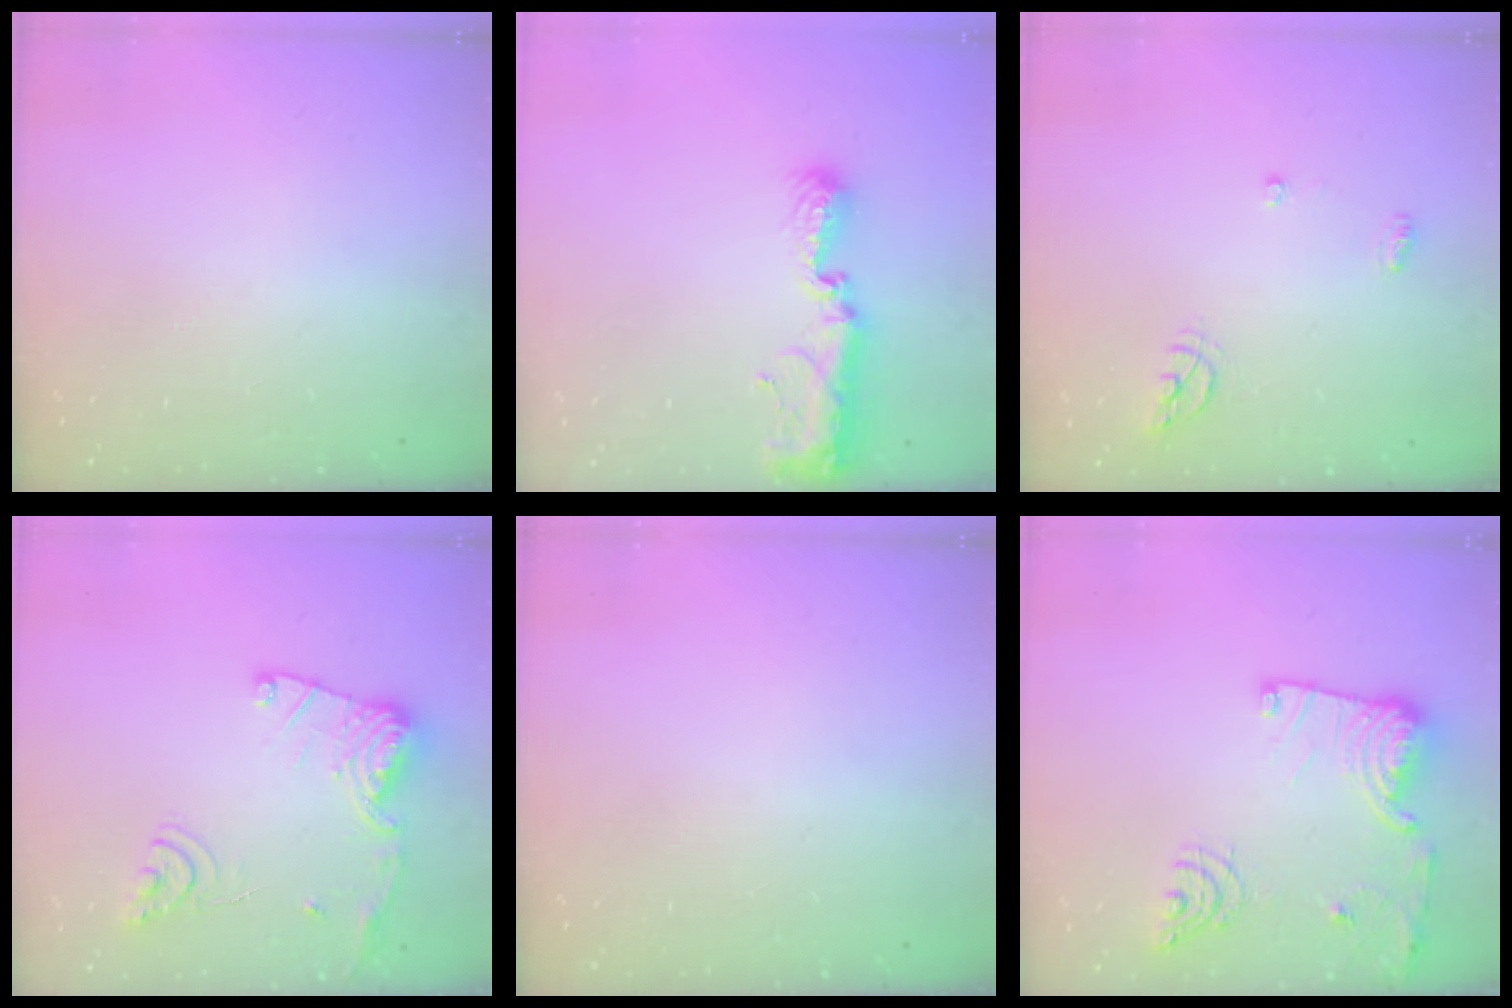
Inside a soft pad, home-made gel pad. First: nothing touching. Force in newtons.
{"total": 14.4, "press": 13.1, "slide": 6.0}
{"total": 6.2, "press": 6.2, "slide": 0.4}
{"total": 15.4, "press": 15.3, "slide": 1.5}
{"total": 0.0}
{"total": 17.5, "press": 17.4, "slide": 1.6}